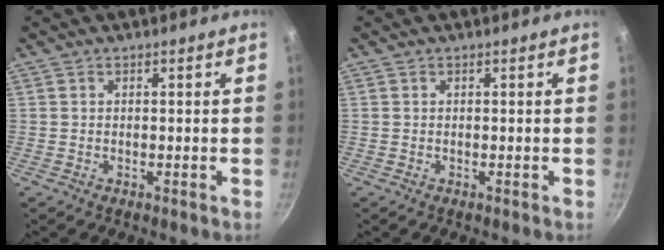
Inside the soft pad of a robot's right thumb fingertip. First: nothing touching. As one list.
[{"total": 0.0}]